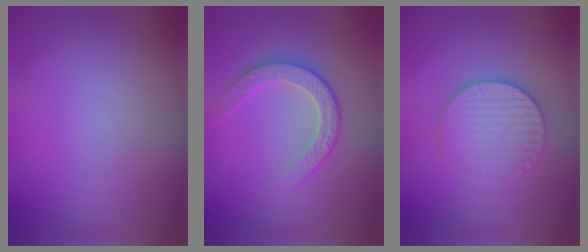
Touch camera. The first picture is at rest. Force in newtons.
{"total": 3.5, "press": 2.9, "slide": 1.9}
{"total": 3.2, "press": 2.9, "slide": 1.4}